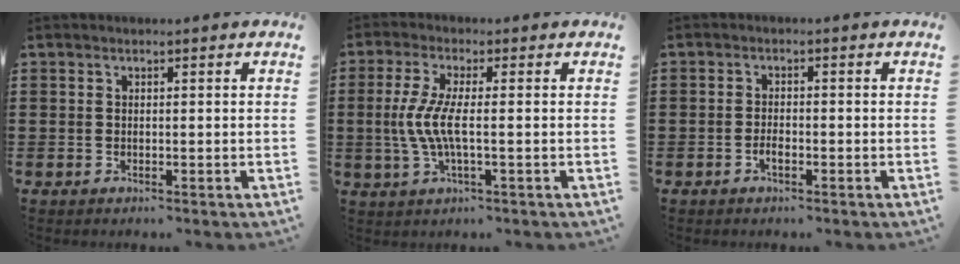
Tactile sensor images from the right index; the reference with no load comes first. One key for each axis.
{"total": 6.0, "fx": -0.9, "fy": 1.0, "fz": 5.8, "tx": -0.147, "ty": -0.017, "tz": -0.030}
{"total": 1.6, "fx": -0.9, "fy": 0.6, "fz": 1.1, "tx": -0.024, "ty": 0.000, "tz": -0.017}